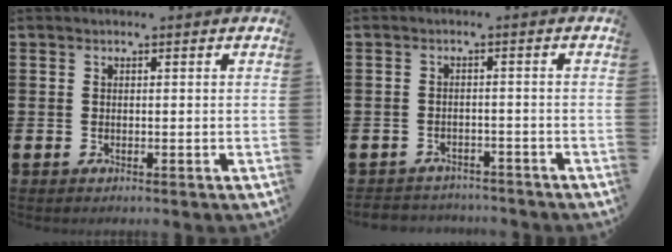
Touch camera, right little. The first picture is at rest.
{"total": 1.7, "force": [-1.7, 0.3, -0.4], "torque": [-0.001, 0.004, -0.039]}